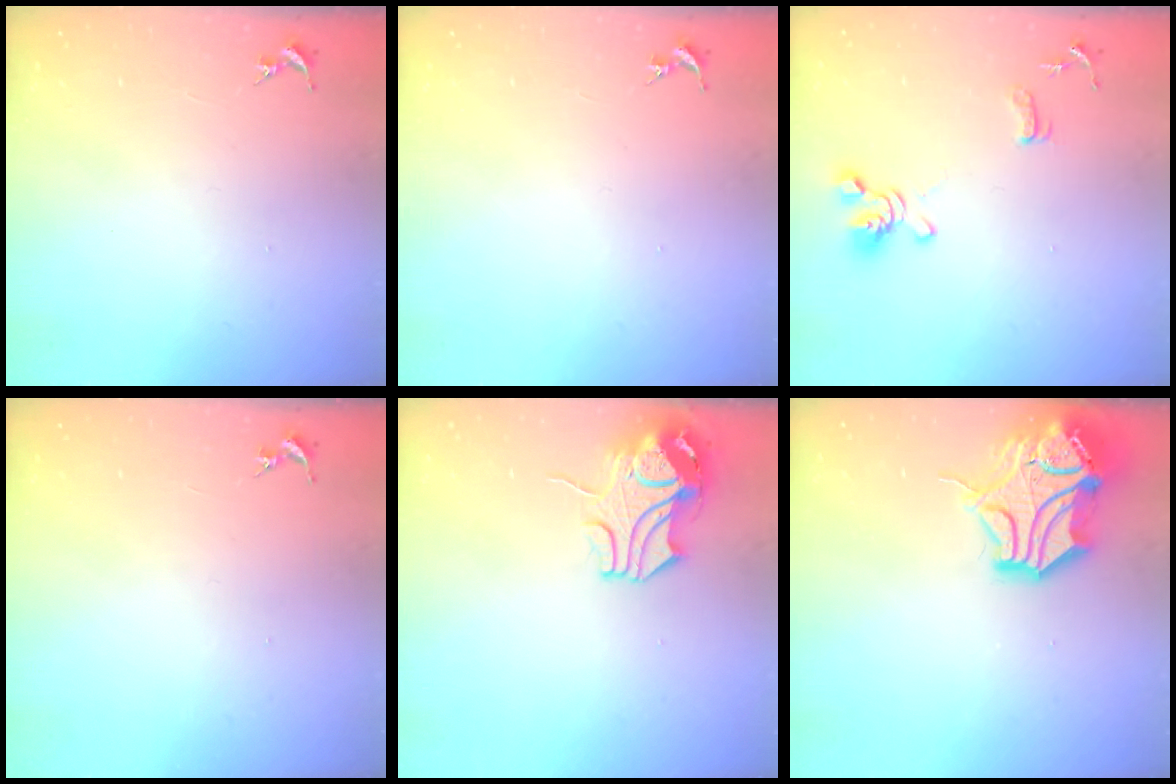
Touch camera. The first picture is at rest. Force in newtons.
{"total": 0.0}
{"total": 11.5, "press": 11.4, "slide": 1.6}
{"total": 0.0}
{"total": 10.5, "press": 10.4, "slide": 1.1}
{"total": 16.4, "press": 16.3, "slide": 2.2}